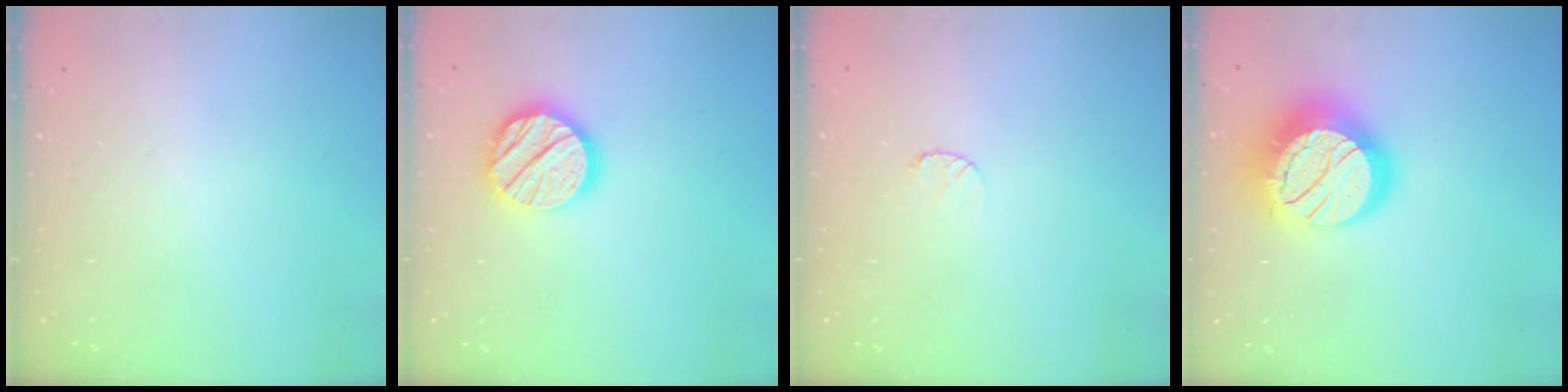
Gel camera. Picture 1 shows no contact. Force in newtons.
{"total": 14.3, "press": 14.2, "slide": 2.0}
{"total": 3.1, "press": 3.1, "slide": 0.3}
{"total": 21.0, "press": 20.9, "slide": 1.0}